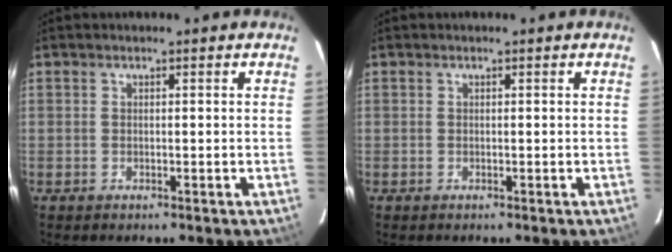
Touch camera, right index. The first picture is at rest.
{"total": 0.0}